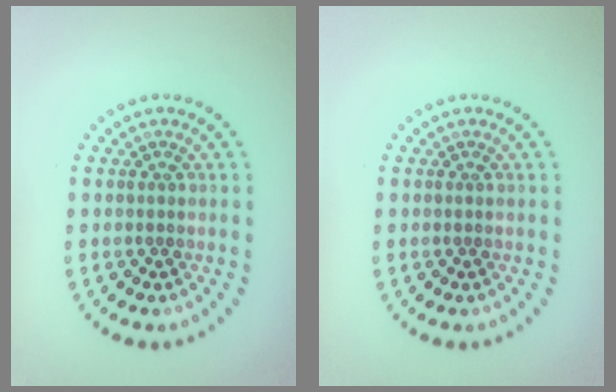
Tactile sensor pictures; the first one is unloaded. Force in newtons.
{"total": 0.0}